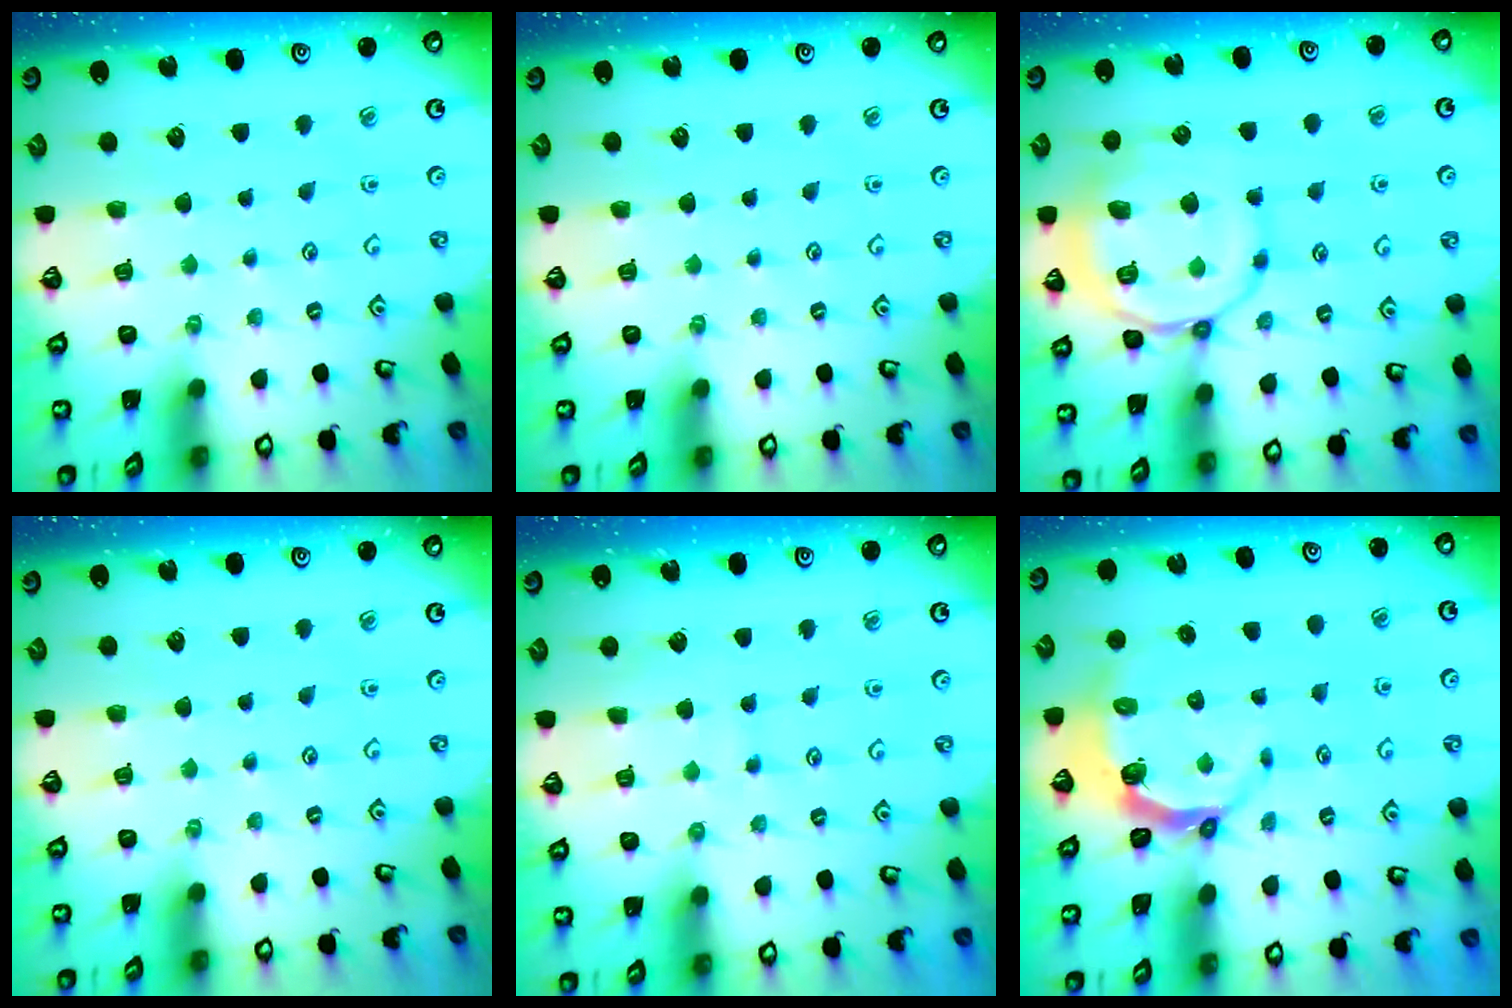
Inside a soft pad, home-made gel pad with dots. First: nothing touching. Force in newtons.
{"total": 0.0}
{"total": 16.1, "press": 16.0, "slide": 1.5}
{"total": 0.0}
{"total": 4.0, "press": 4.0, "slide": 0.4}
{"total": 4.4, "press": 3.1, "slide": 3.2}